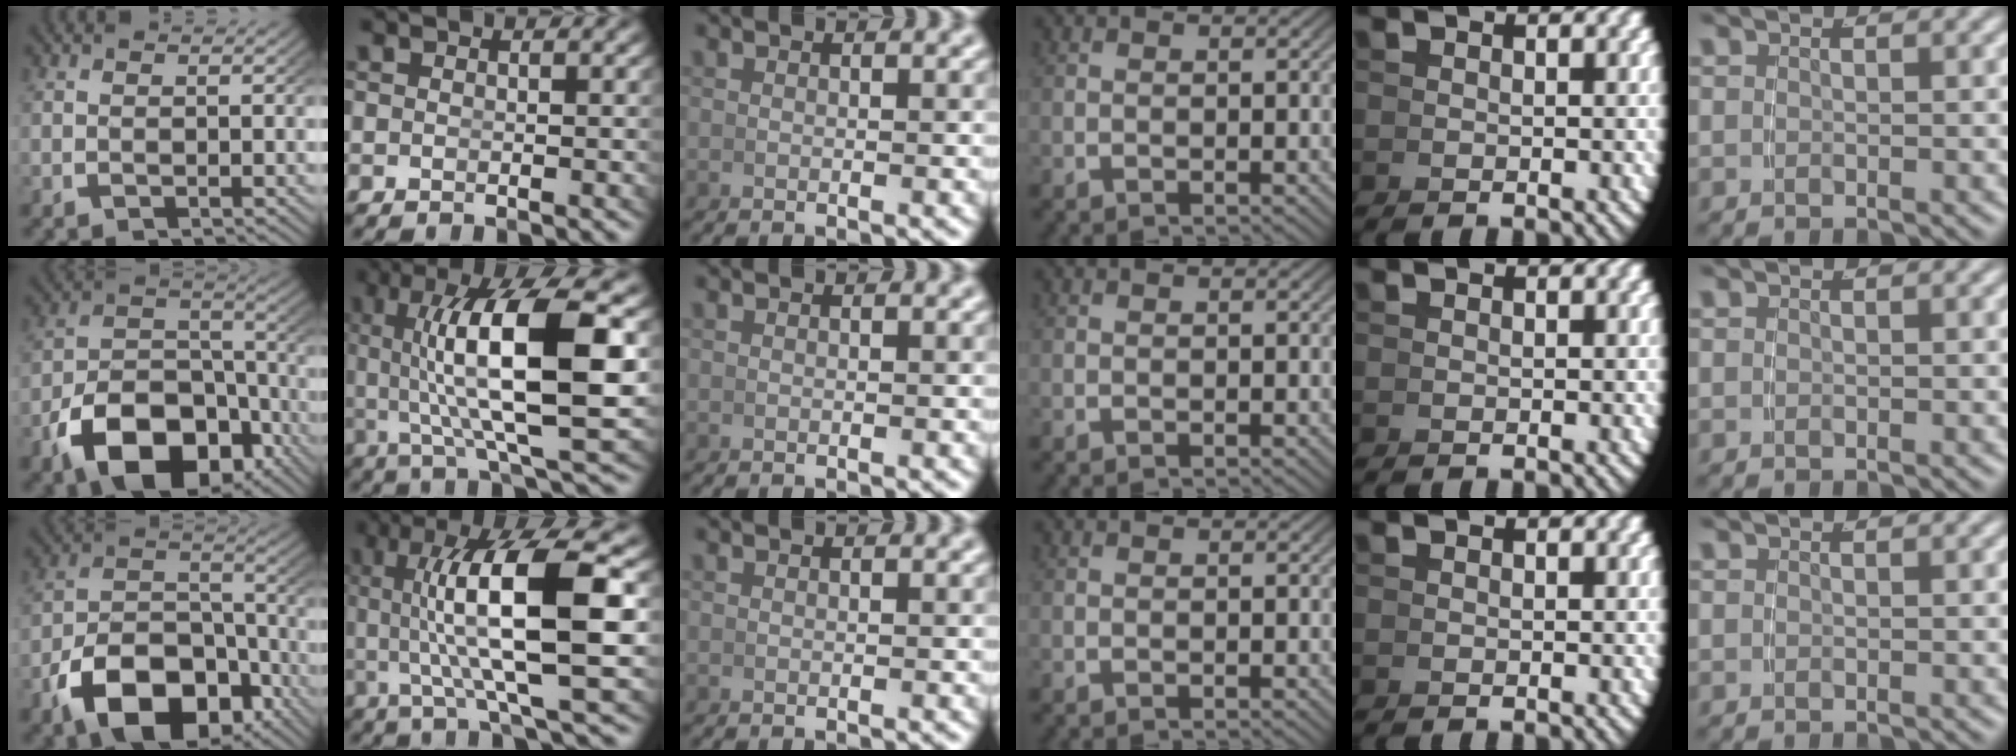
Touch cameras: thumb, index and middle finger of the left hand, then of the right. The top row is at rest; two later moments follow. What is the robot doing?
{"motion": "grasp_and_lifting", "object": "coin"}